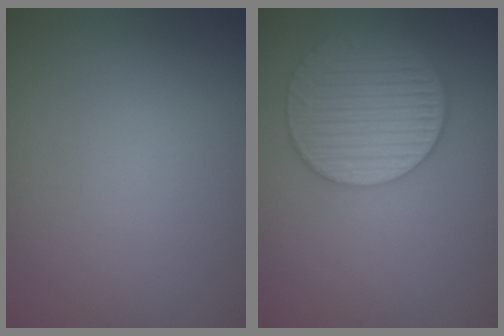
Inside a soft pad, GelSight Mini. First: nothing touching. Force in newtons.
{"total": 5.7, "press": 4.8, "slide": 3.1}